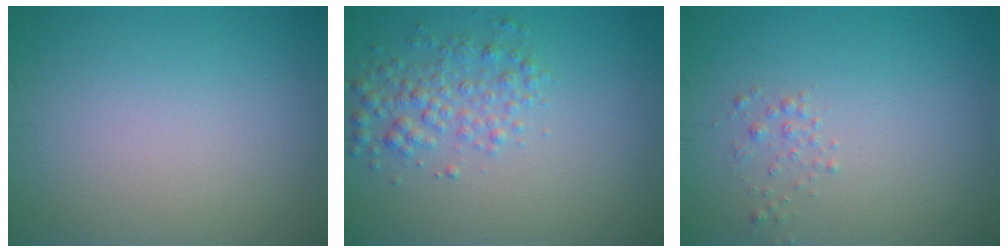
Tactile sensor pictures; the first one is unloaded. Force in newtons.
{"total": 3.0, "press": 3.0, "slide": 0.1}
{"total": 1.0, "press": 1.0, "slide": 0.1}